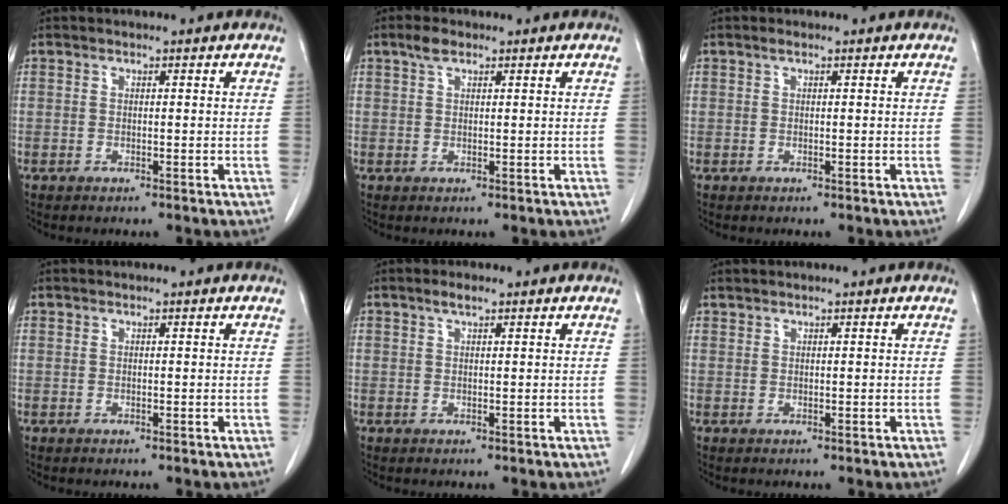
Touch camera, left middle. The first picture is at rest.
{"total": 1.9, "force": [1.2, 0.9, 1.2], "torque": [-0.027, 0.010, 0.025]}
{"total": 0.5, "force": [0.3, 0.1, 0.4], "torque": [-0.009, 0.003, 0.005]}
{"total": 0.0}
{"total": 1.6, "force": [1.1, 0.4, 1.1], "torque": [-0.025, 0.006, 0.020]}
{"total": 0.5, "force": [0.5, 0.0, 0.0], "torque": [-0.003, 0.003, 0.013]}